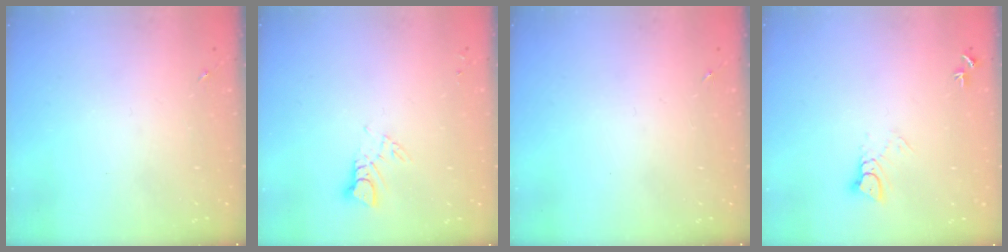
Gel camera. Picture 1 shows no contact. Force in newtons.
{"total": 3.8, "press": 3.7, "slide": 0.3}
{"total": 0.0}
{"total": 4.7, "press": 4.7, "slide": 0.2}